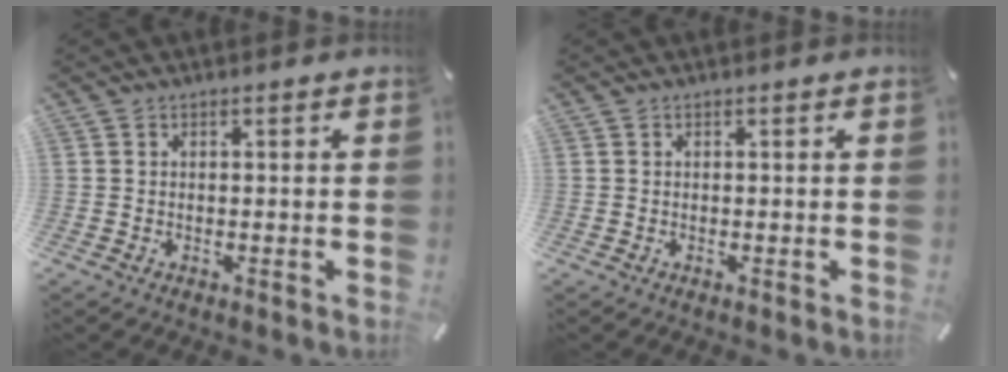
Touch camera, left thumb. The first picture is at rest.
{"total": 0.0}